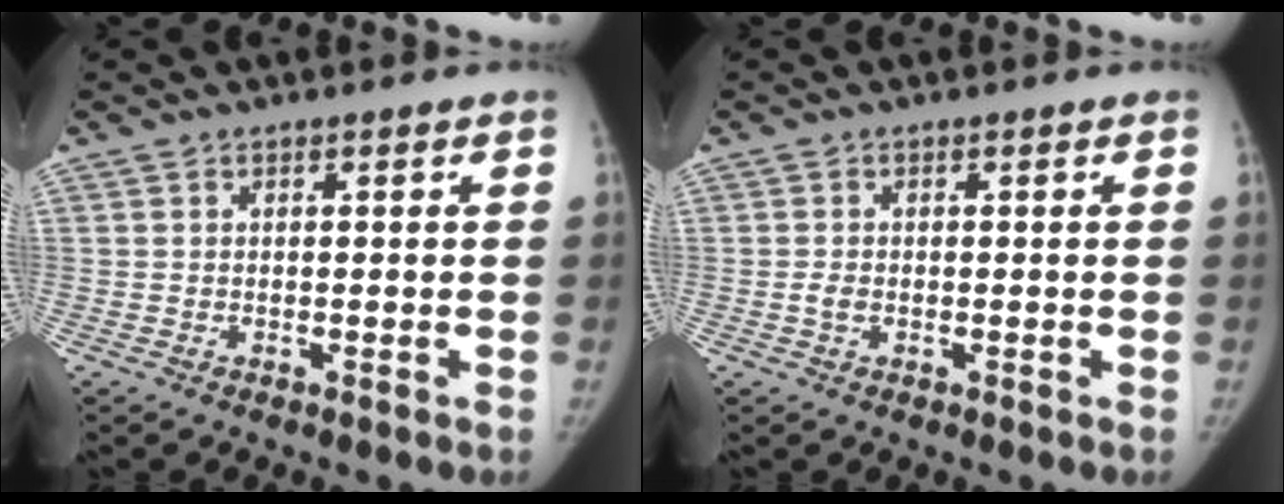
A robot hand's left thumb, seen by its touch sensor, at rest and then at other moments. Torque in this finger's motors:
{"motor_torque": [-0.05, 0.67, 0.03, -0.46, 0.14]}